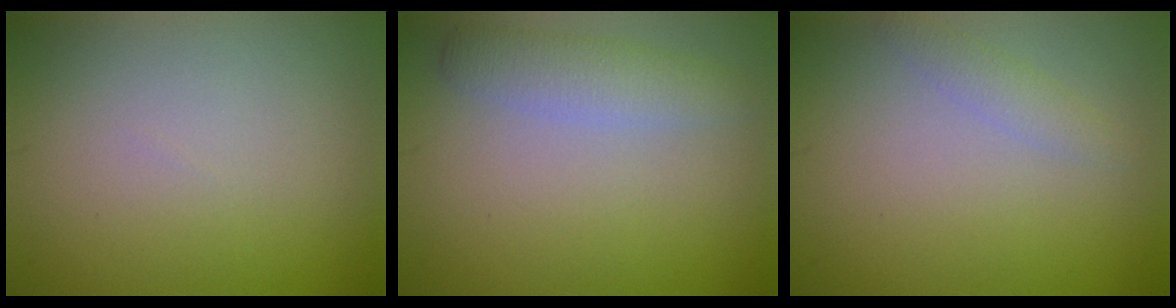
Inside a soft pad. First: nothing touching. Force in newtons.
{"total": 2.7, "press": 2.7, "slide": 0.1}
{"total": 1.4, "press": 1.4, "slide": 0.0}